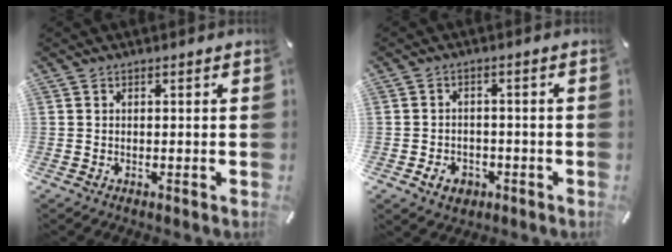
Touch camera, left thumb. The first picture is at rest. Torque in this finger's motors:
{"motor_torque": [0.59, 0.65, 0.07, 0.18, -0.01]}